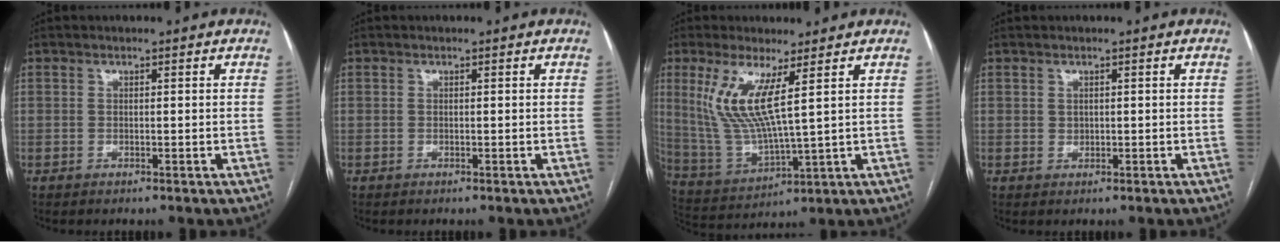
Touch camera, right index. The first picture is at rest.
{"total": 0.0}
{"total": 10.3, "force": [4.0, 1.3, 9.4], "torque": [-0.213, -0.014, 0.087]}
{"total": 0.7, "force": [0.2, 0.6, 0.2], "torque": [0.001, 0.001, 0.003]}